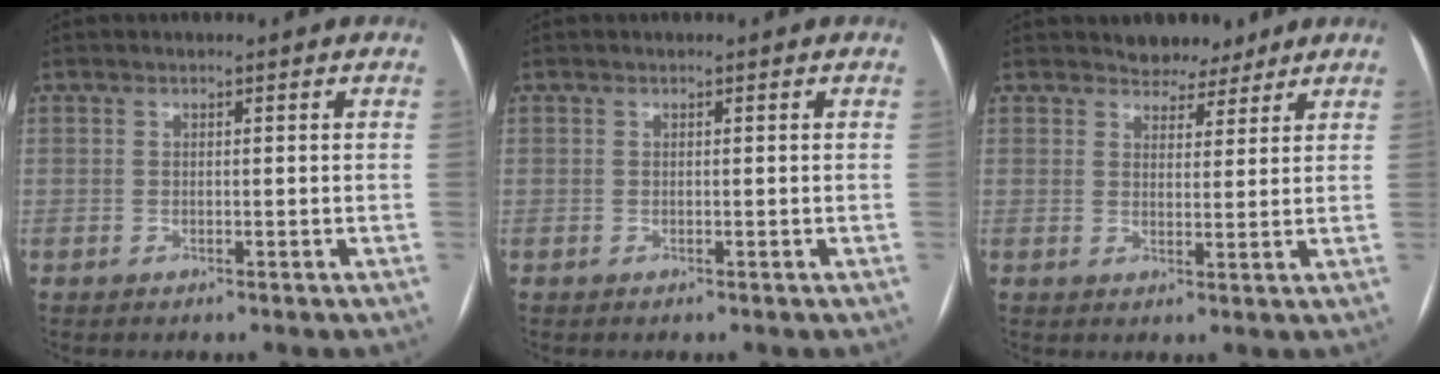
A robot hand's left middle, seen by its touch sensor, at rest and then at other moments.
{"total": 0.0}
{"total": 4.3, "force": [3.7, 2.2, 0.7], "torque": [-0.006, 0.000, 0.054]}